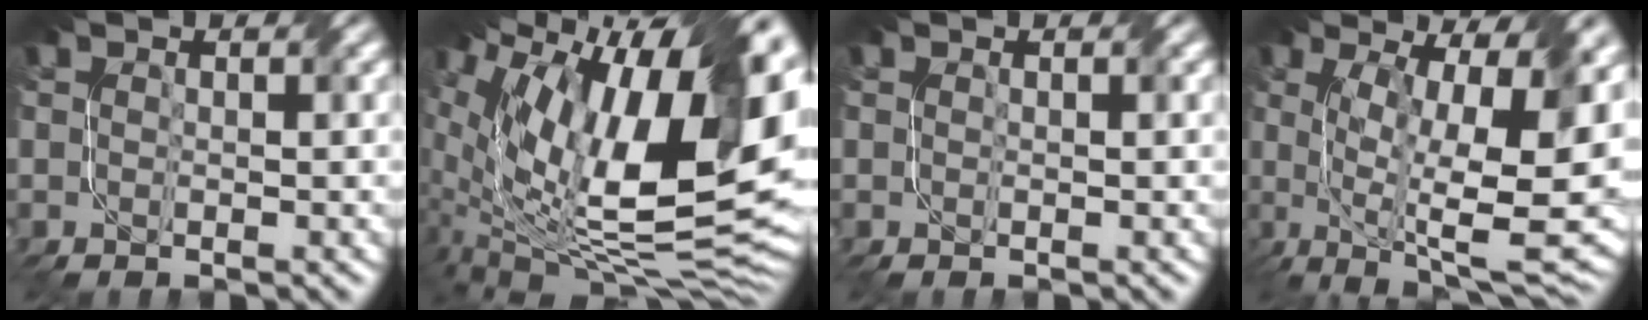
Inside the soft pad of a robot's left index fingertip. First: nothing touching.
{"total": 18.5, "force": [4.9, 9.4, 15.2], "torque": [-0.243, 0.001, 0.108]}
{"total": 0.0}
{"total": 16.9, "force": [-0.5, 6.7, 15.5], "torque": [-0.213, -0.008, 0.015]}